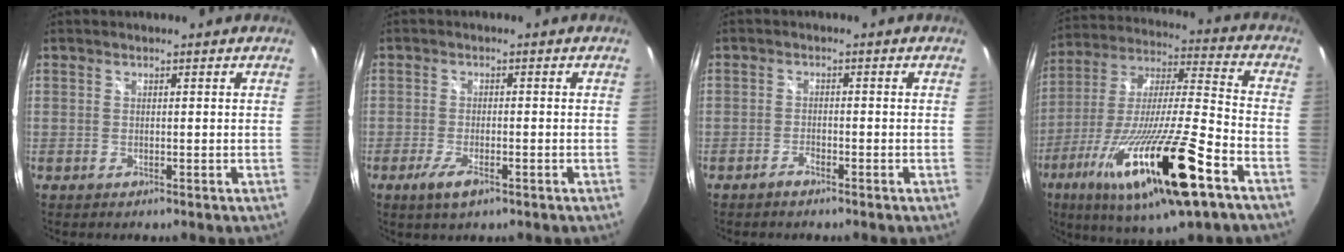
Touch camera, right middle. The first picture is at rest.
{"total": 4.4, "force": [-2.5, 1.3, 3.3], "torque": [-0.077, -0.010, -0.049]}
{"total": 1.8, "force": [-1.5, 0.5, 0.7], "torque": [-0.023, 0.000, -0.032]}
{"total": 26.6, "force": [-14.1, 3.4, 22.3], "torque": [-0.410, -0.071, -0.249]}